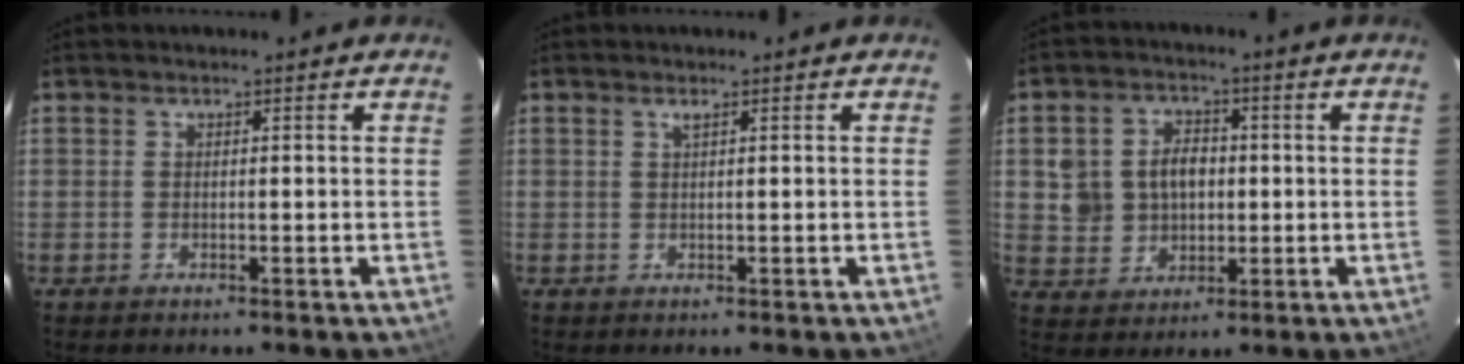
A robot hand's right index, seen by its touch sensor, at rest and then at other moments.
{"total": 0.6, "force": [0.3, -0.1, 0.4], "torque": [-0.009, 0.003, 0.005]}
{"total": 8.6, "force": [0.6, 7.6, 3.9], "torque": [-0.093, 0.026, 0.025]}